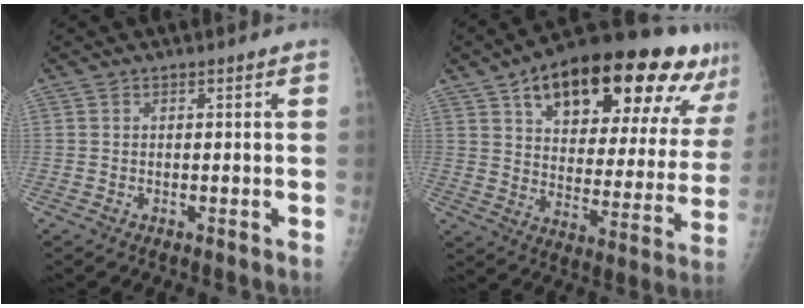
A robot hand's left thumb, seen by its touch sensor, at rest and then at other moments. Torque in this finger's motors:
{"motor_torque": [0.76, 0.78, 1.54, -1.23, 0.39]}